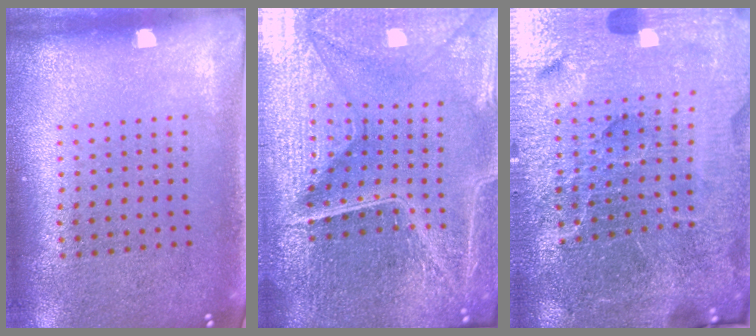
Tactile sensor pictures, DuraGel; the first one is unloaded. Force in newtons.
{"total": 7.0, "press": 6.1, "slide": 3.3}
{"total": 7.0, "press": 6.1, "slide": 3.4}